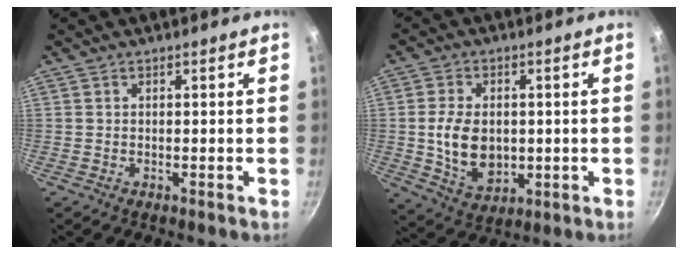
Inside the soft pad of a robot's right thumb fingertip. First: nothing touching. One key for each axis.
{"total": 10.5, "fx": 0.0, "fy": 7.3, "fz": 7.6, "tx": -0.123, "ty": -0.007, "tz": 0.011}